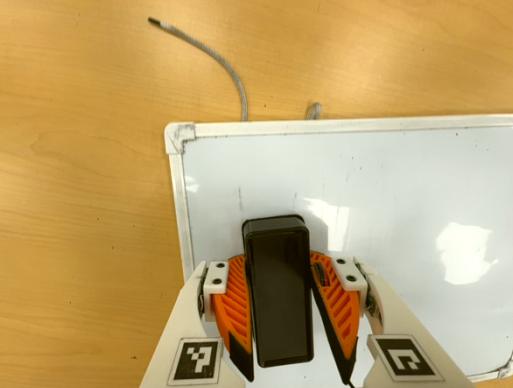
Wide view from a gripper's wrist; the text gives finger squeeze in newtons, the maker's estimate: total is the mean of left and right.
{"total": 15.3, "left": 15.3, "right": 15.2}